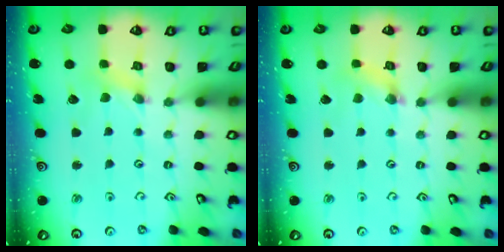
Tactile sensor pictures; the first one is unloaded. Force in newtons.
{"total": 1.7, "press": 1.7, "slide": 0.2}